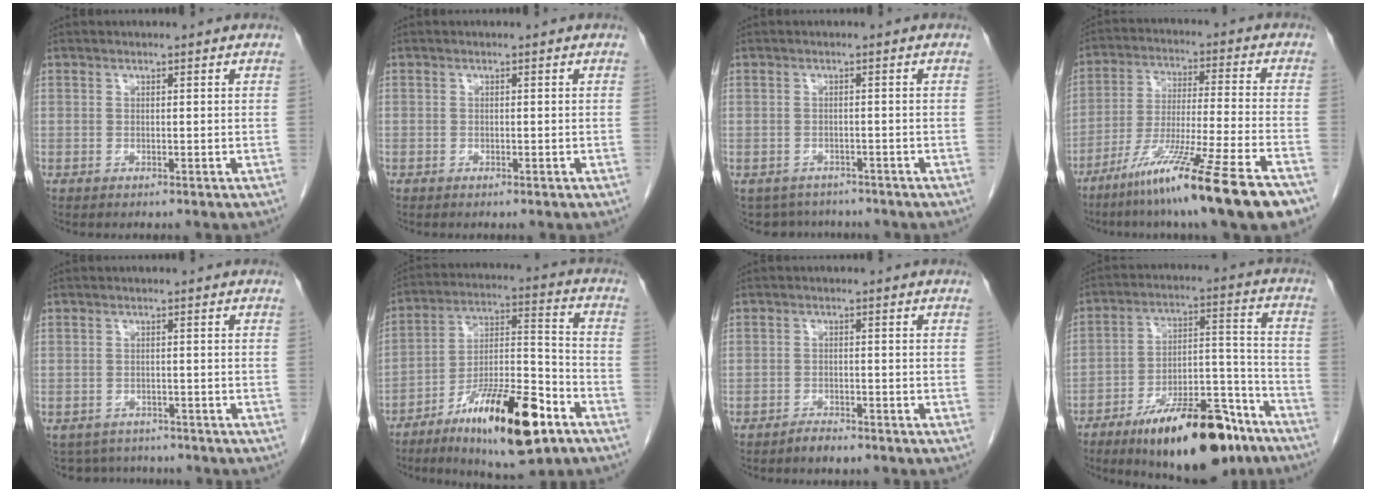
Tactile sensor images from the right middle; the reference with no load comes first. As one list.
[{"total": 0.0}, {"total": 5.4, "force": [-4.7, 2.6, 0.2], "torque": [0.000, 0.004, -0.062]}, {"total": 18.5, "force": [-12.5, -0.7, 13.6], "torque": [-0.219, -0.052, -0.212]}, {"total": 5.9, "force": [-5.3, 2.5, 0.3], "torque": [-0.003, 0.004, -0.071]}, {"total": 18.2, "force": [-10.5, 3.9, 14.4], "torque": [-0.244, -0.008, -0.175]}, {"total": 2.0, "force": [-1.8, 0.6, 0.7], "torque": [-0.016, 0.000, -0.028]}, {"total": 20.0, "force": [-13.9, 5.6, 13.3], "torque": [-0.162, 0.028, -0.219]}]